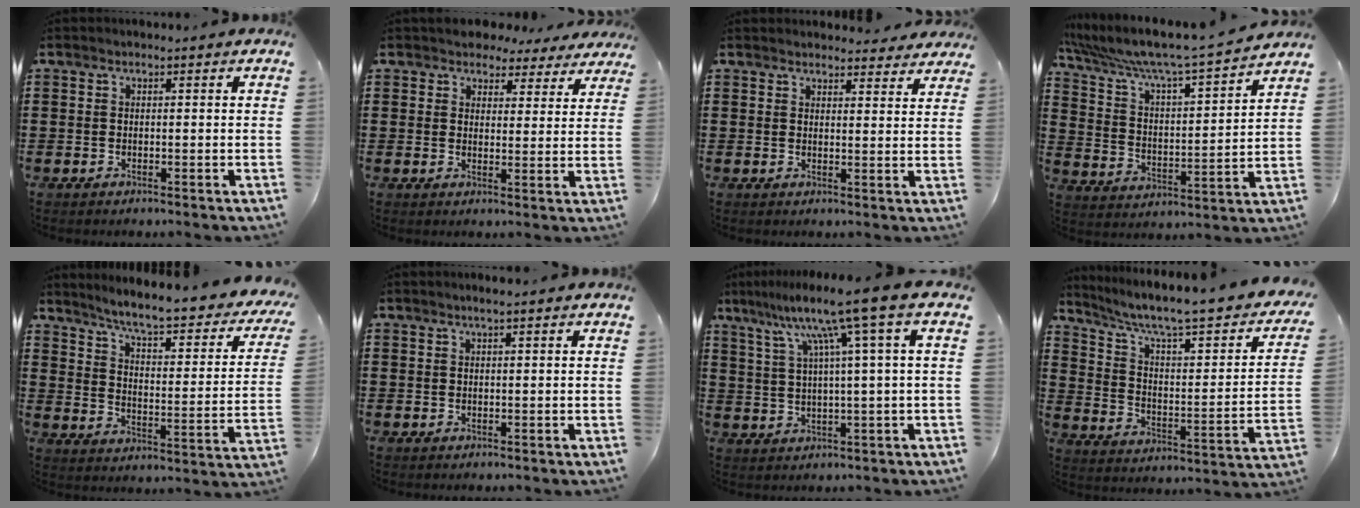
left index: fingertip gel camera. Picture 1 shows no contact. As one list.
[{"total": 3.9, "force": [3.5, 1.6, 0.4], "torque": [-0.019, -0.009, 0.062]}, {"total": 3.1, "force": [3.0, 0.6, 0.4], "torque": [-0.008, -0.011, 0.055]}, {"total": 7.1, "force": [6.5, -0.4, 2.8], "torque": [-0.085, -0.055, 0.103]}, {"total": 6.2, "force": [5.2, -0.4, 3.4], "torque": [-0.088, -0.043, 0.080]}, {"total": 1.2, "force": [0.6, -0.1, 1.0], "torque": [-0.018, 0.000, 0.011]}, {"total": 10.5, "force": [5.3, -1.4, 9.0], "torque": [-0.186, -0.014, 0.078]}, {"total": 7.0, "force": [5.0, 0.5, 4.8], "torque": [-0.106, -0.047, 0.075]}]